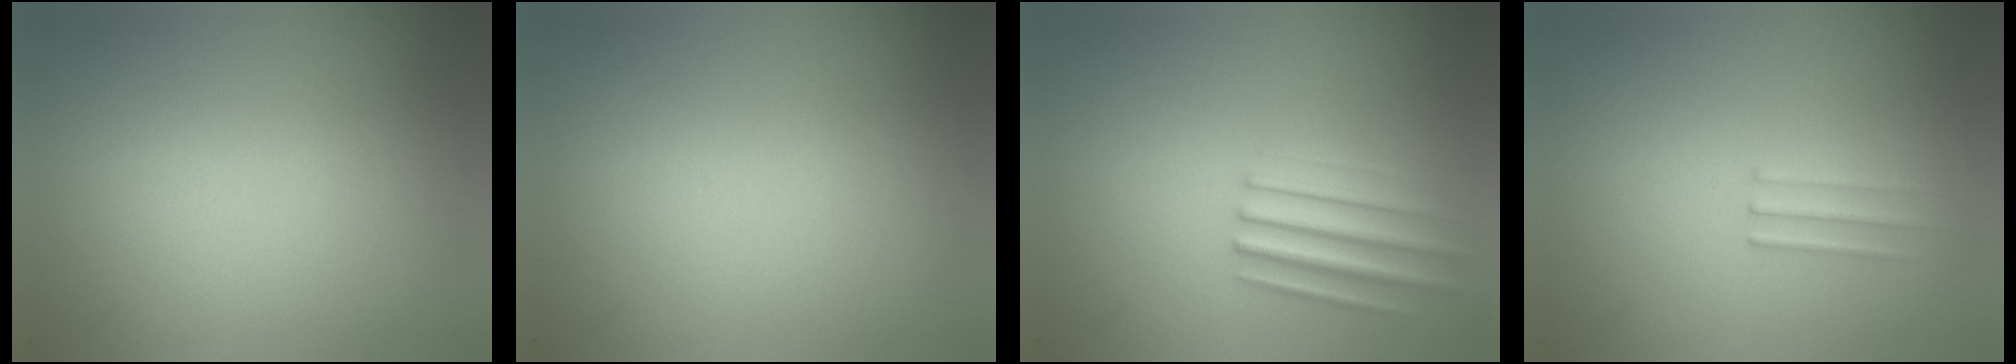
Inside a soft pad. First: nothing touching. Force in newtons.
{"total": 1.0}
{"total": 3.0}
{"total": 1.2}